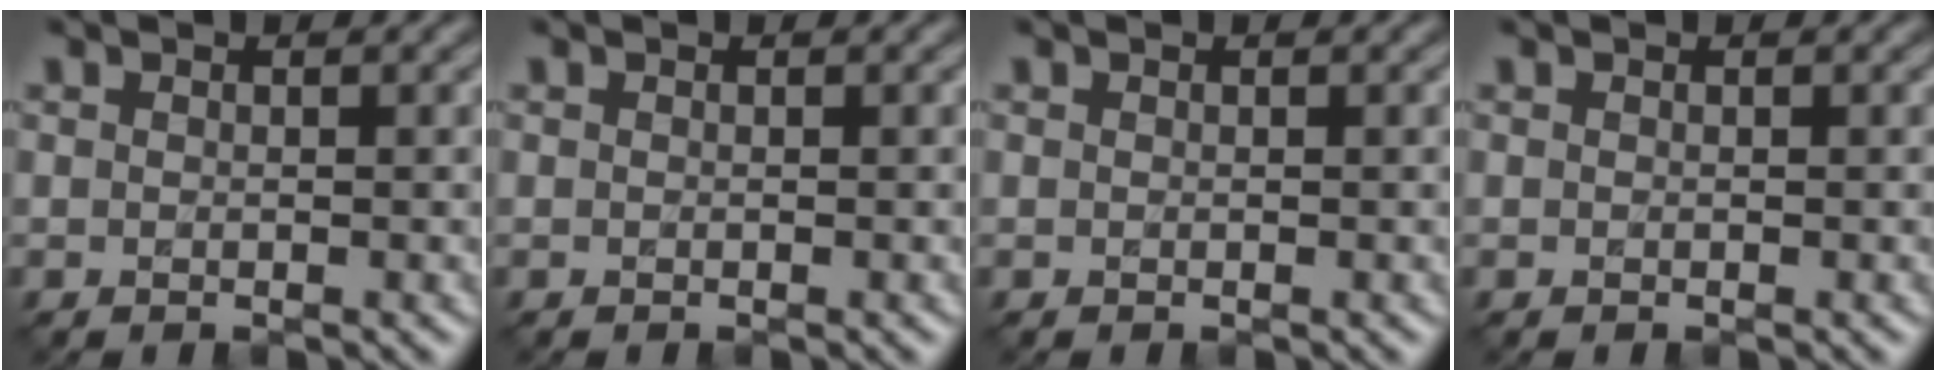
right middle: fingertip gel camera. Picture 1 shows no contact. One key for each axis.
{"total": 0.0}
{"total": 0.0}
{"total": 0.0}